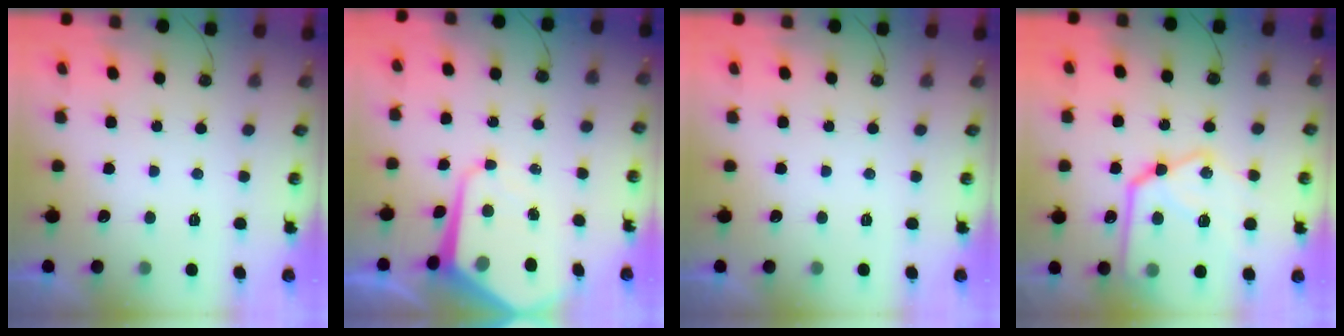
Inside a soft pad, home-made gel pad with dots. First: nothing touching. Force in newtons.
{"total": 10.2, "press": 10.2, "slide": 1.0}
{"total": 0.0}
{"total": 21.7, "press": 21.6, "slide": 2.4}